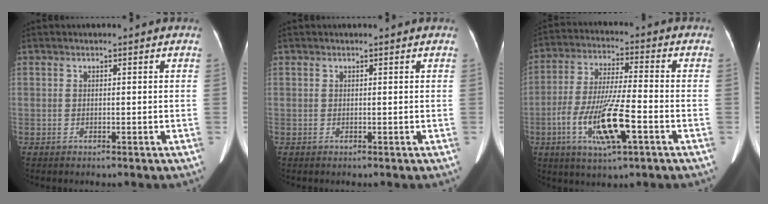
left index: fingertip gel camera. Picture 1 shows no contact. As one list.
[{"total": 0.9, "force": [0.8, 0.0, 0.3], "torque": [-0.008, 0.010, 0.012]}, {"total": 12.2, "force": [-4.3, 1.6, 11.2], "torque": [-0.224, -0.012, -0.077]}]